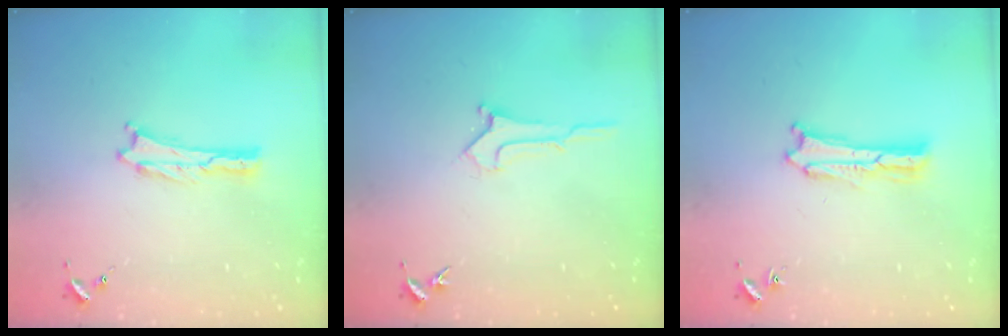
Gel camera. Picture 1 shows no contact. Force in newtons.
{"total": 1.0, "press": 1.0, "slide": 0.0}
{"total": 1.2, "press": 1.2, "slide": 0.2}